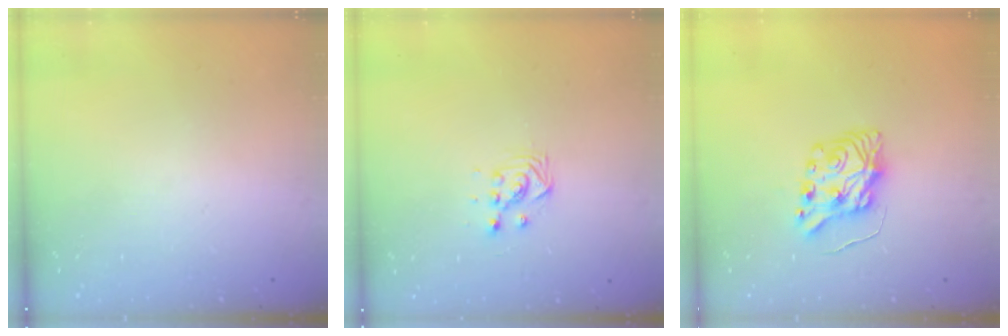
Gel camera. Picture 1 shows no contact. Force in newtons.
{"total": 3.5, "press": 3.5, "slide": 0.4}
{"total": 8.8, "press": 8.8, "slide": 1.0}